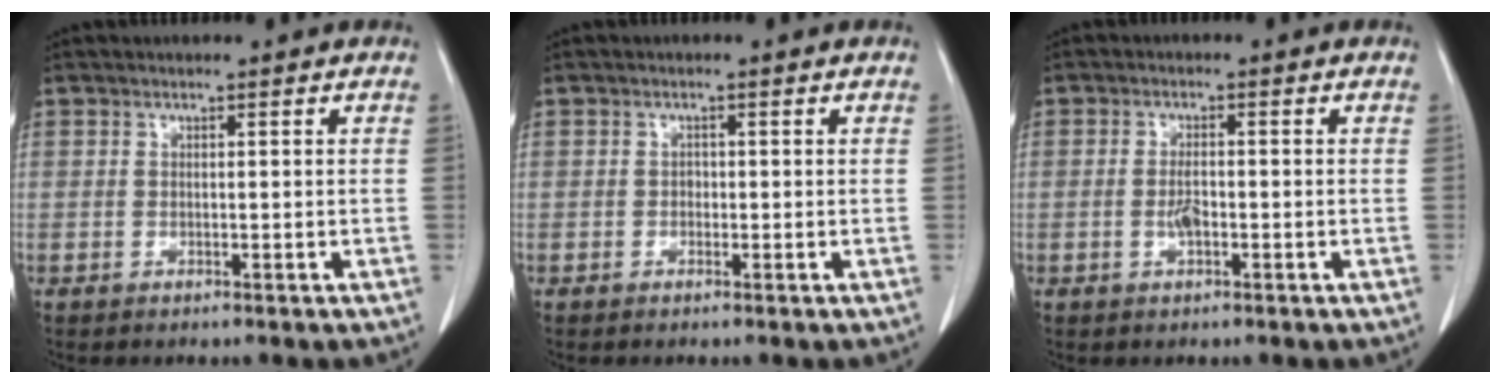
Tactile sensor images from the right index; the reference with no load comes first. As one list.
[{"total": 0.7, "force": [-0.2, 0.6, 0.3], "torque": [-0.004, 0.004, -0.002]}, {"total": 2.3, "force": [-0.7, 0.7, 2.1], "torque": [-0.048, 0.001, -0.010]}]